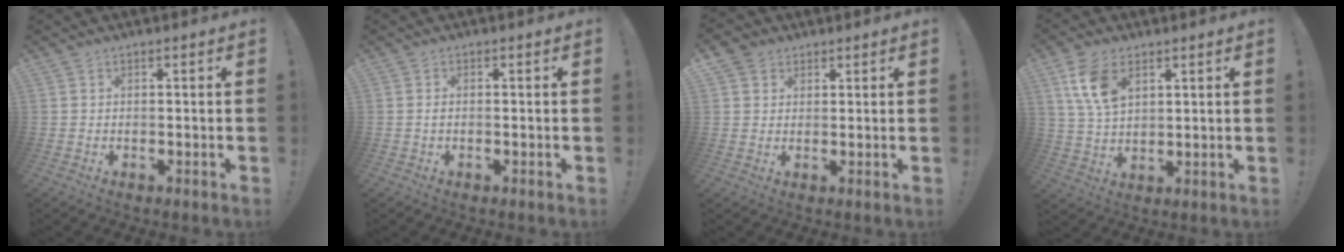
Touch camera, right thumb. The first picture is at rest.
{"total": 0.8, "force": [-0.3, 0.3, 0.7], "torque": [-0.021, 0.006, -0.004]}
{"total": 4.0, "force": [2.2, 3.3, 0.6], "torque": [-0.007, -0.008, 0.042]}
{"total": 10.3, "force": [5.0, 5.9, 6.8], "torque": [-0.128, -0.014, 0.093]}